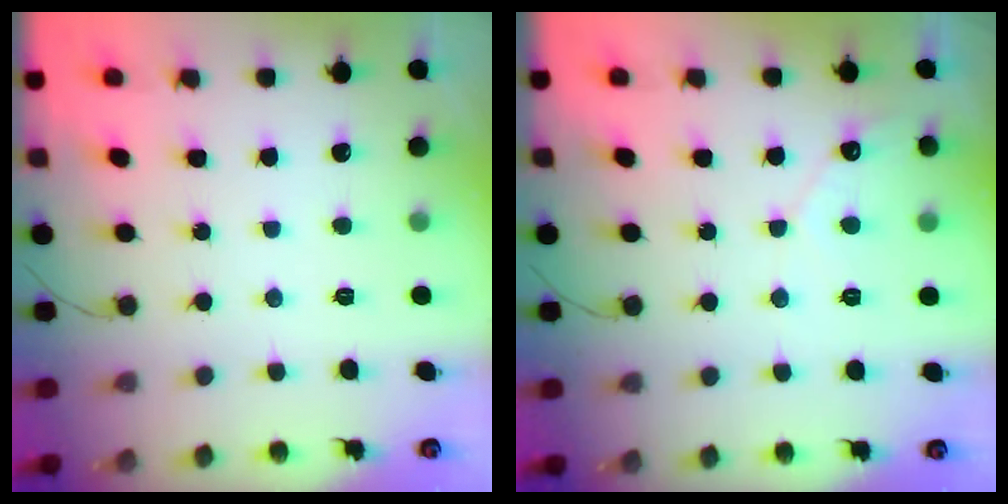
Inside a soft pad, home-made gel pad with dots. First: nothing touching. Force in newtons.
{"total": 4.0, "press": 3.9, "slide": 0.2}